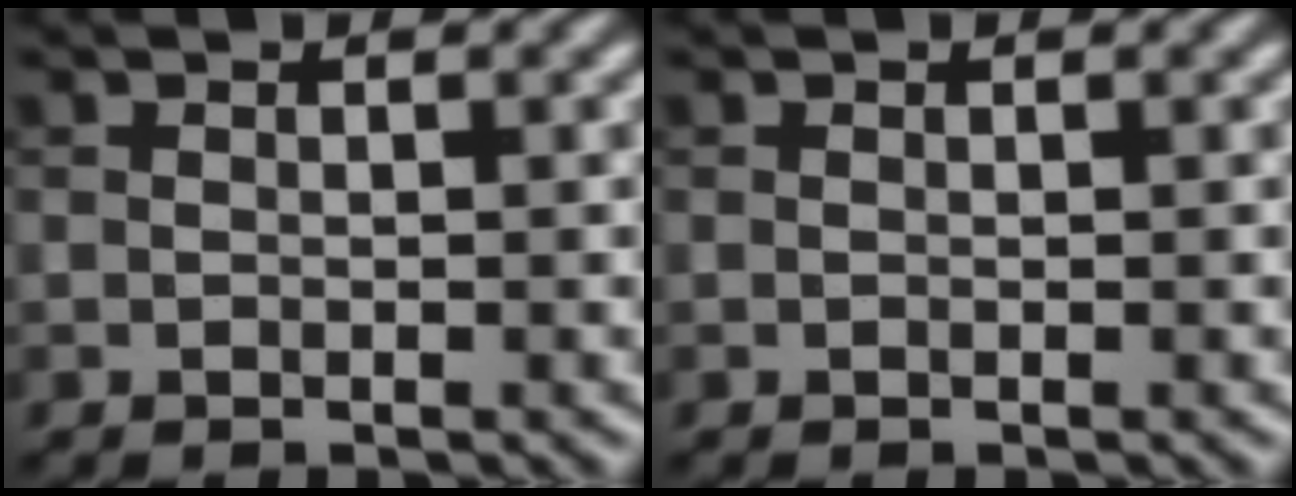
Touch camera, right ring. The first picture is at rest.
{"total": 0.0}